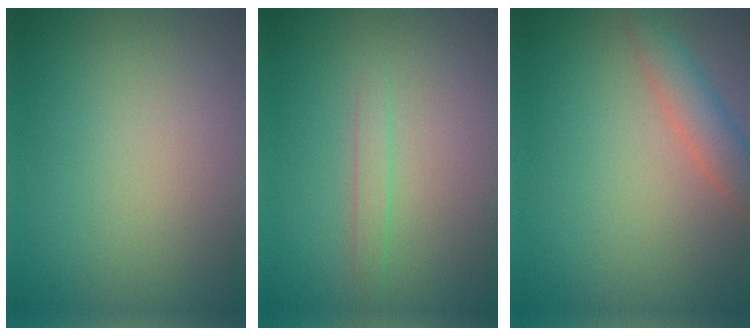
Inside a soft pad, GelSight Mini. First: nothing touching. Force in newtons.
{"total": 1.1, "press": 1.1, "slide": 0.0}
{"total": 2.9, "press": 2.9, "slide": 0.1}